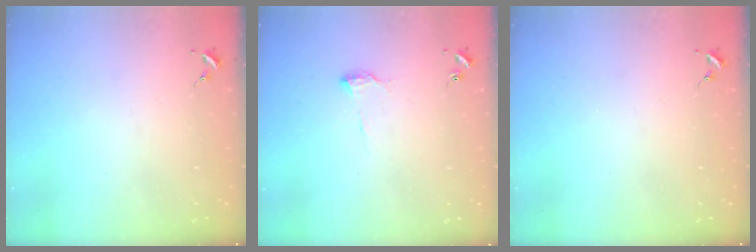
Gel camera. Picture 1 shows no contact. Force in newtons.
{"total": 6.9, "press": 6.9, "slide": 0.6}
{"total": 0.0}